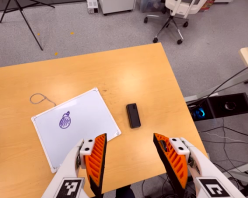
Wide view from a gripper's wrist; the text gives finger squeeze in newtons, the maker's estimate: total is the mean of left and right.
{"total": 0.0}